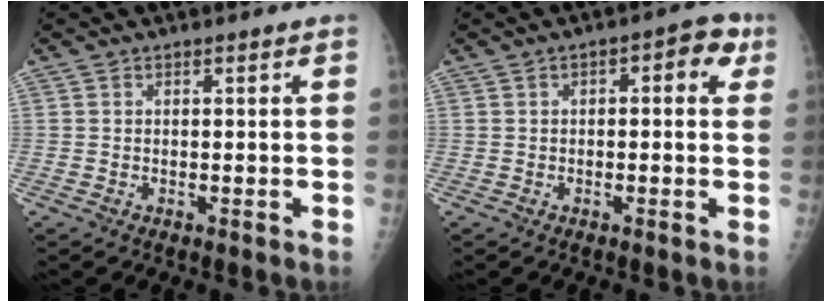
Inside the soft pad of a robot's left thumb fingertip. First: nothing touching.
{"total": 5.4, "force": [1.5, 2.6, 4.4], "torque": [-0.034, 0.012, 0.010]}